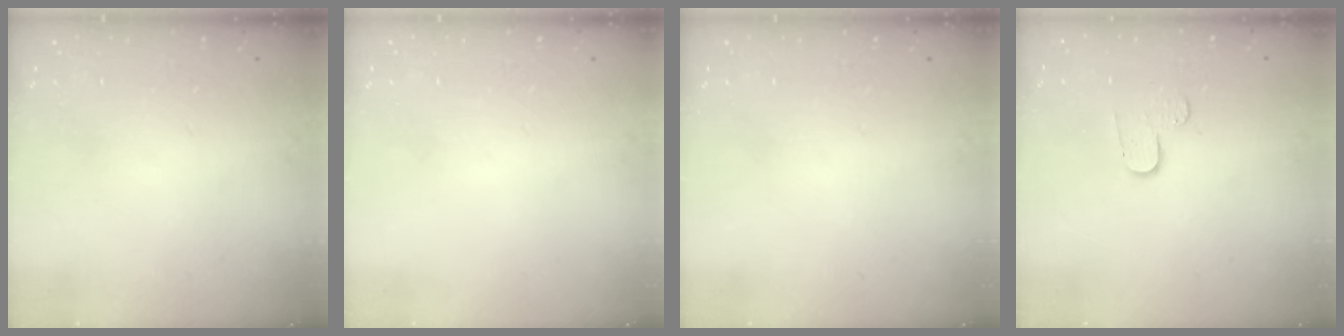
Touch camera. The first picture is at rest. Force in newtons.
{"total": 0.0}
{"total": 0.0}
{"total": 6.2, "press": 6.2, "slide": 0.6}